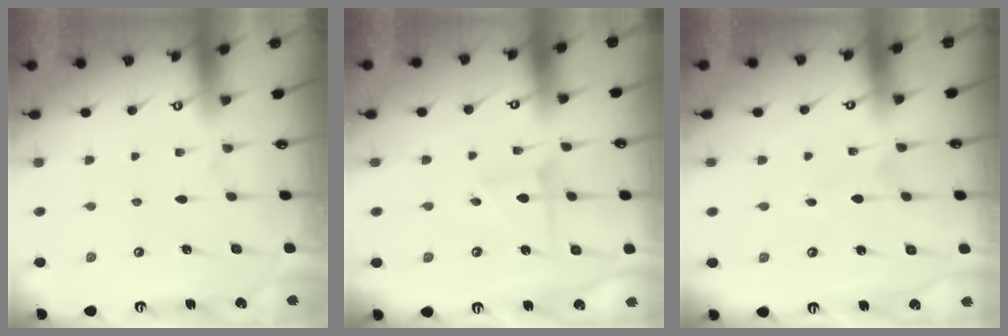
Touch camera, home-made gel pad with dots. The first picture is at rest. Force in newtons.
{"total": 2.8, "press": 2.8, "slide": 0.3}
{"total": 1.9, "press": 1.9, "slide": 0.2}